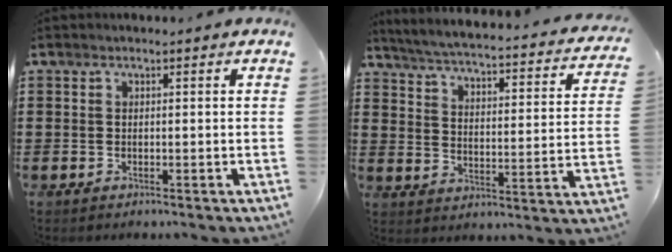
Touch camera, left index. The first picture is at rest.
{"total": 3.5, "force": [3.1, -0.3, 1.6], "torque": [-0.051, -0.030, 0.043]}